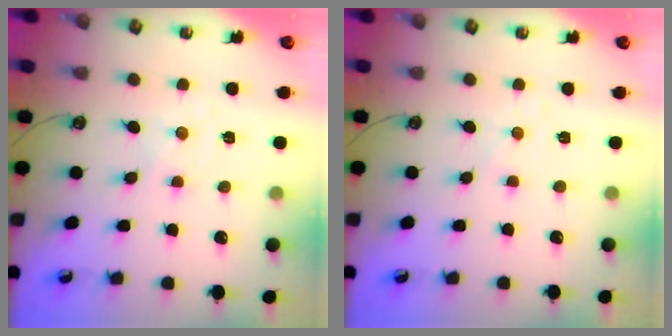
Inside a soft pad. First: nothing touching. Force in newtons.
{"total": 0.8, "press": 0.7, "slide": 0.4}